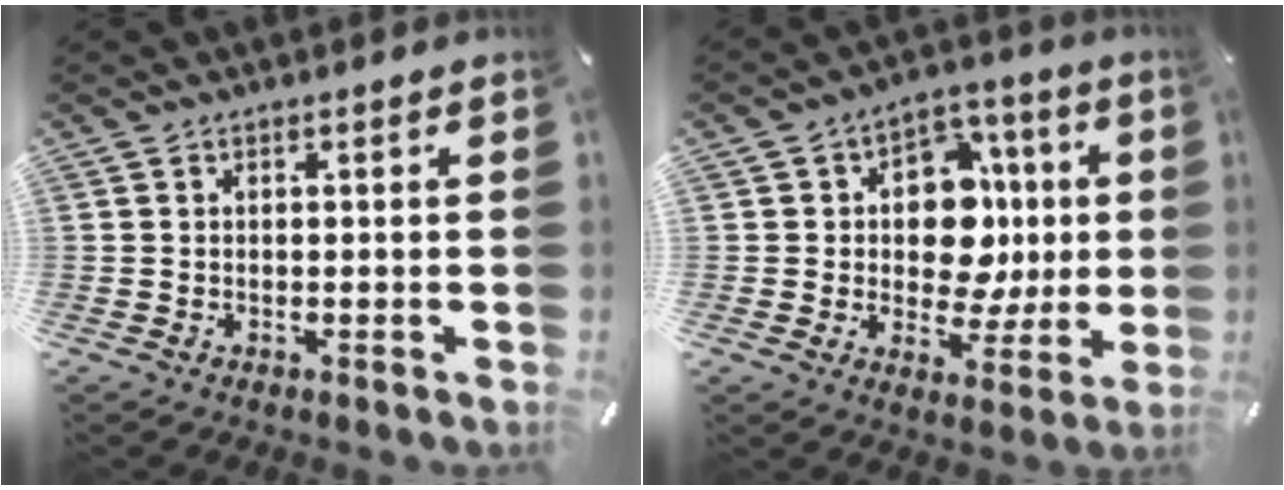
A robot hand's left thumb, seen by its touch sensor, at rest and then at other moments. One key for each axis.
{"total": 13.7, "fx": 0.4, "fy": 11.0, "fz": 8.2, "tx": -0.103, "ty": -0.004, "tz": 0.016}